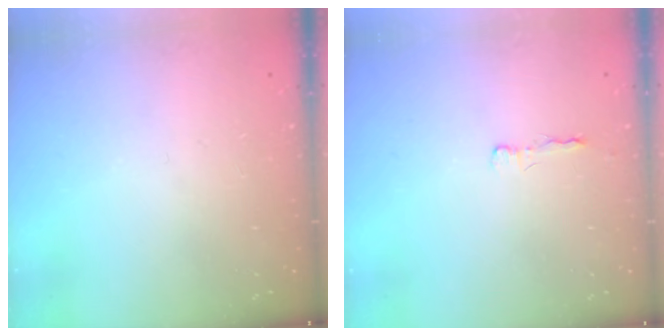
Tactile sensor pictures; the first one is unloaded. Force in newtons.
{"total": 2.2, "press": 2.2, "slide": 0.4}